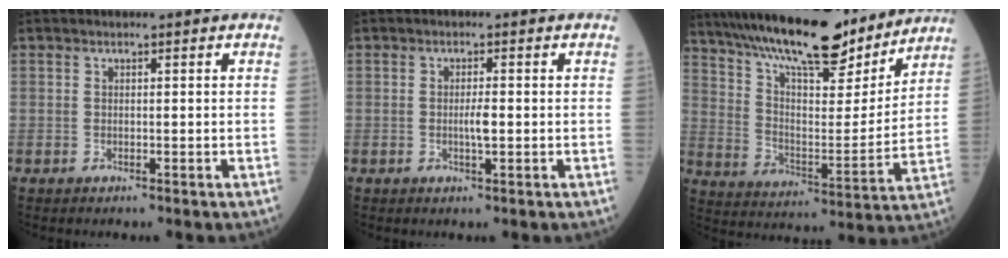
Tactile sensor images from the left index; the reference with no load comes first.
{"total": 2.0, "force": [-0.5, 0.2, 1.9], "torque": [-0.037, -0.004, -0.008]}
{"total": 22.7, "force": [18.7, 5.3, 11.7], "torque": [-0.205, 0.007, 0.297]}